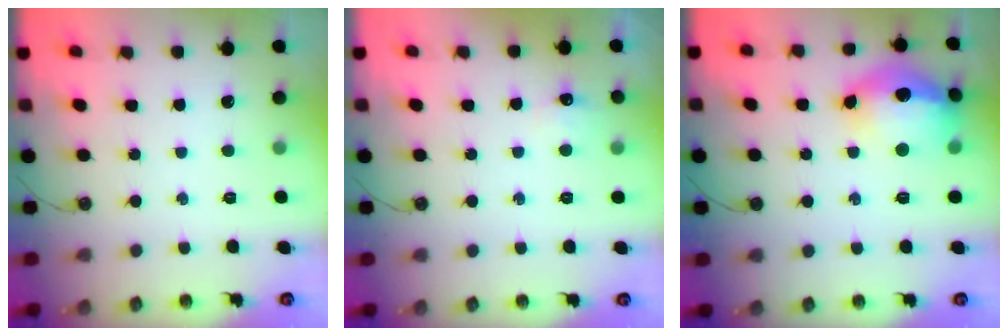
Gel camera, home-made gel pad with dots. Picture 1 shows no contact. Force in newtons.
{"total": 5.2, "press": 5.2, "slide": 0.7}
{"total": 17.8, "press": 17.7, "slide": 1.6}